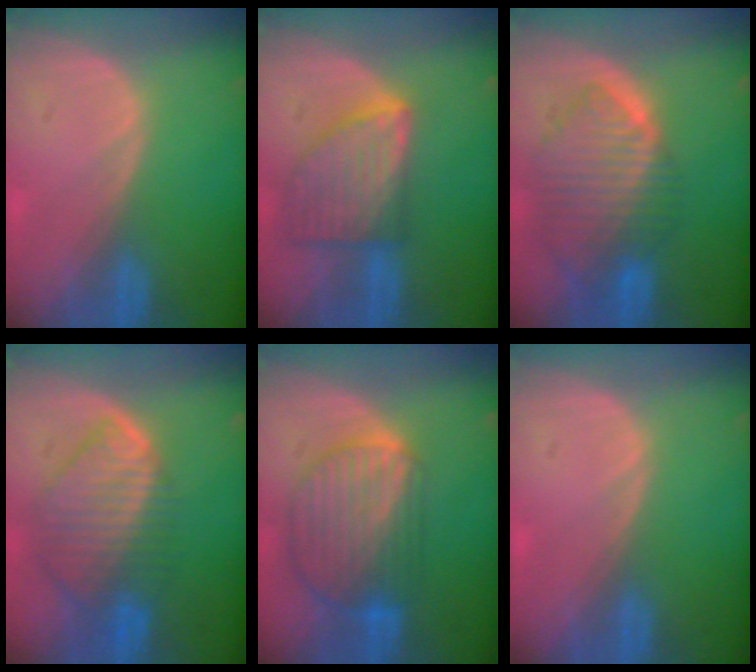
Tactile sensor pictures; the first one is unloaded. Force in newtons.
{"total": 8.3, "press": 7.5, "slide": 3.6}
{"total": 10.0, "press": 8.6, "slide": 5.1}
{"total": 9.4, "press": 8.2, "slide": 4.7}
{"total": 9.7, "press": 8.2, "slide": 5.2}
{"total": 0.7, "press": 0.1, "slide": 0.7}